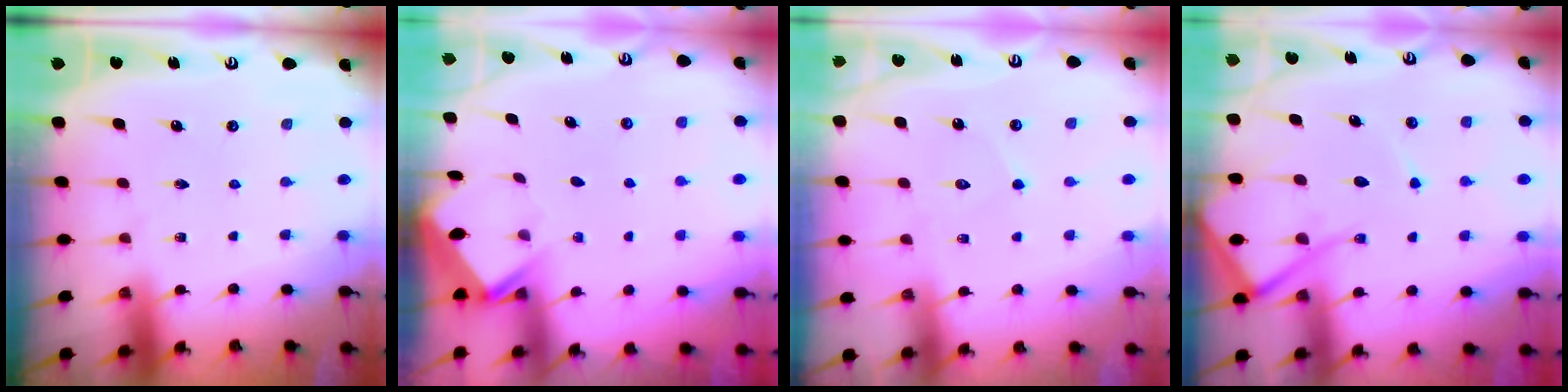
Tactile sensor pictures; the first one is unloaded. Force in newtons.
{"total": 4.6, "press": 4.6, "slide": 0.3}
{"total": 5.0, "press": 5.0, "slide": 0.5}
{"total": 13.5, "press": 13.4, "slide": 1.4}